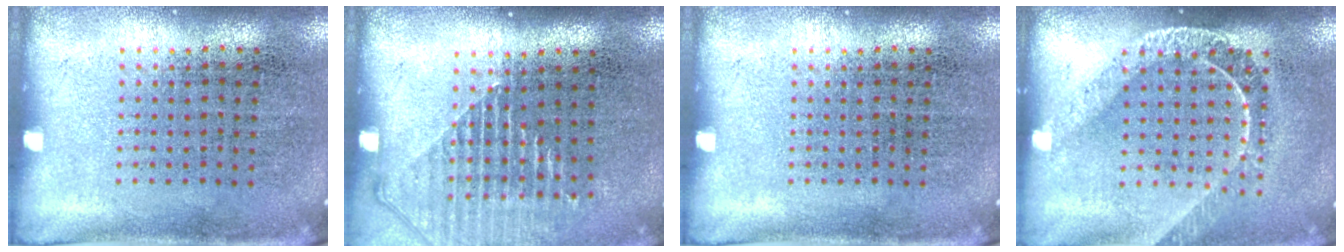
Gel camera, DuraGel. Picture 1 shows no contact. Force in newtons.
{"total": 1.4, "press": 1.3, "slide": 0.5}
{"total": 0.0}
{"total": 1.8, "press": 1.4, "slide": 1.0}